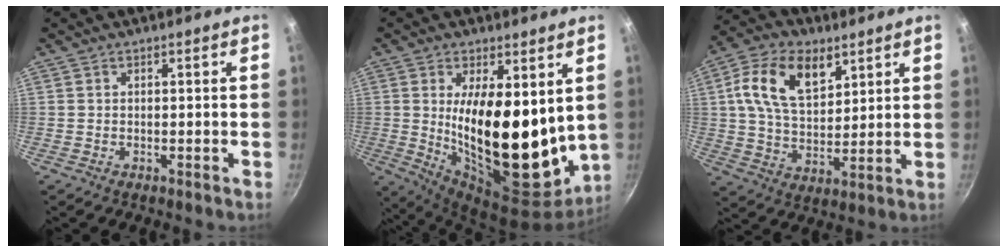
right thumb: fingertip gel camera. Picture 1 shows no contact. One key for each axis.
{"total": 22.6, "fx": 3.1, "fy": 10.3, "fz": 19.9, "tx": -0.285, "ty": -0.053, "tz": 0.061}
{"total": 14.6, "fx": 5.9, "fy": 8.9, "fz": 10.0, "tx": -0.158, "ty": -0.013, "tz": 0.102}